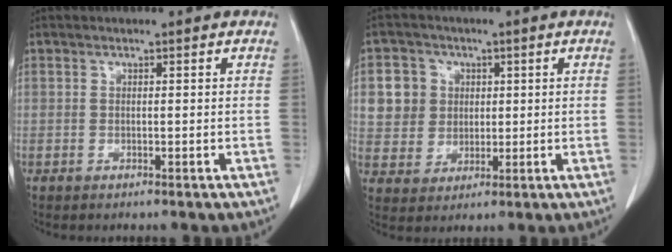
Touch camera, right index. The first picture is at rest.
{"total": 7.0, "force": [1.8, 6.6, 1.5], "torque": [-0.032, 0.019, 0.038]}